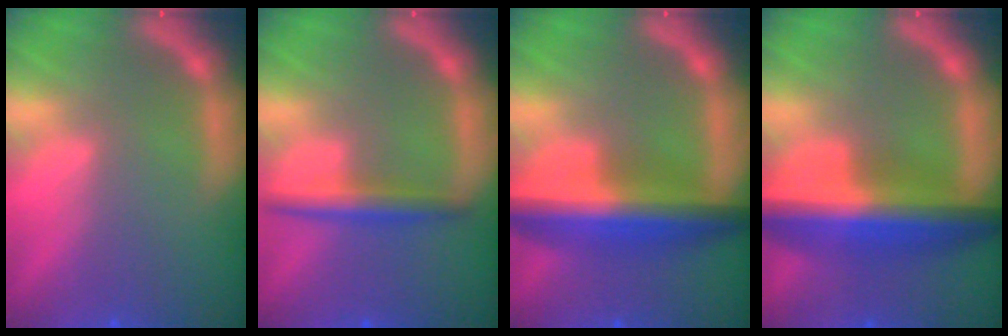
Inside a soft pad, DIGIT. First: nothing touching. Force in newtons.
{"total": 3.0}
{"total": 8.0}
{"total": 9.0}